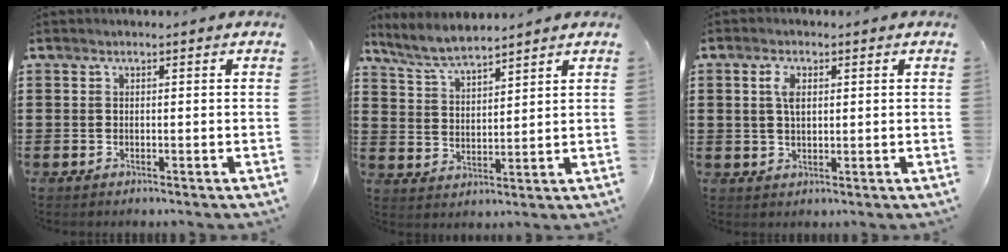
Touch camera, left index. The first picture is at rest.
{"total": 5.6, "force": [5.2, 0.7, 2.0], "torque": [-0.057, -0.016, 0.096]}
{"total": 3.3, "force": [1.0, 1.6, 2.7], "torque": [-0.052, 0.006, 0.015]}